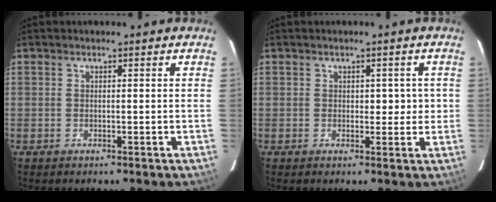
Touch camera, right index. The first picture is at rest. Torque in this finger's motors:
{"motor_torque": [0.17, -0.02, 0.11, 0.02]}